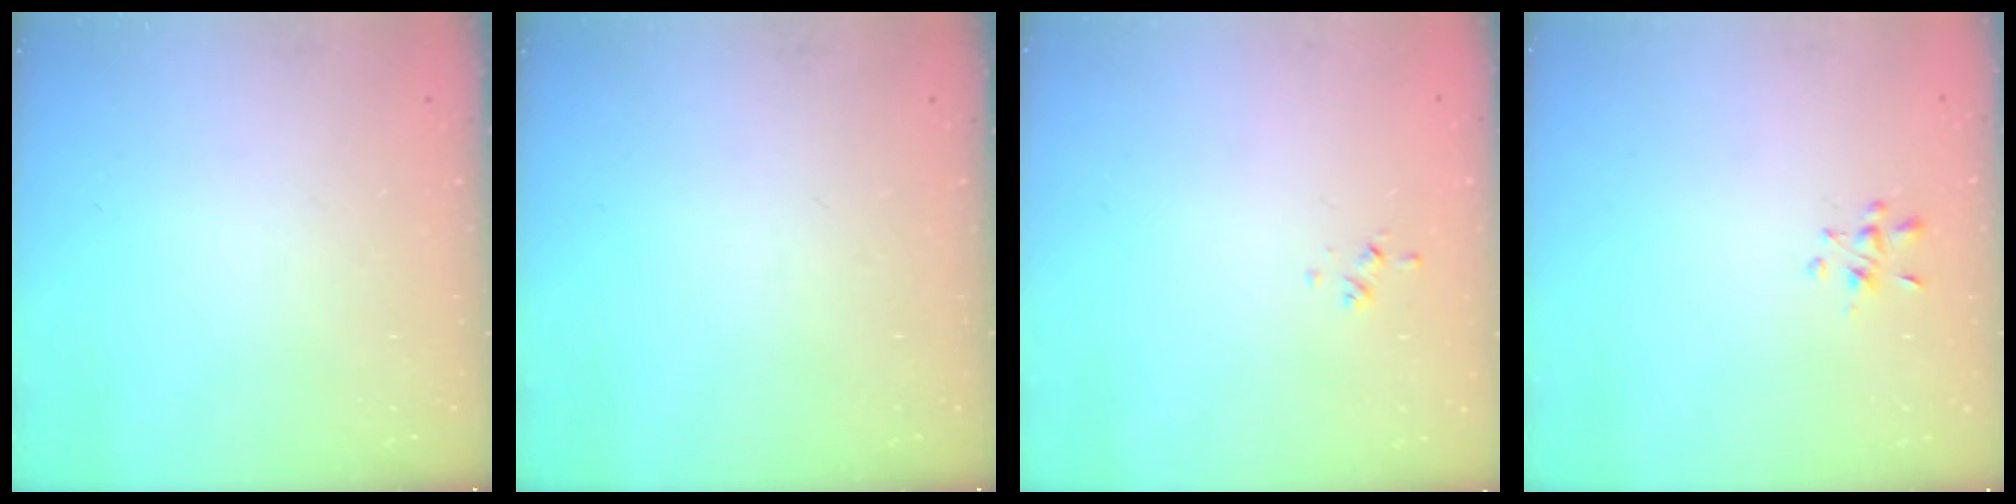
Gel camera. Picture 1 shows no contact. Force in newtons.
{"total": 0.0}
{"total": 0.7, "press": 0.6, "slide": 0.4}
{"total": 2.6, "press": 2.5, "slide": 0.7}